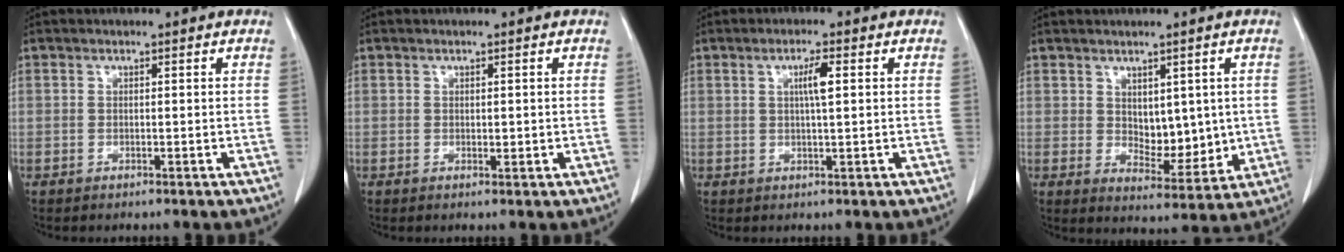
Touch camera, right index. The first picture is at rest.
{"total": 0.9, "force": [0.1, 0.5, 0.8], "torque": [-0.009, -0.003, 0.003]}
{"total": 3.2, "force": [0.8, 0.1, 3.1], "torque": [-0.055, 0.001, 0.013]}
{"total": 6.7, "force": [0.9, 3.7, 5.5], "torque": [-0.075, -0.007, 0.031]}